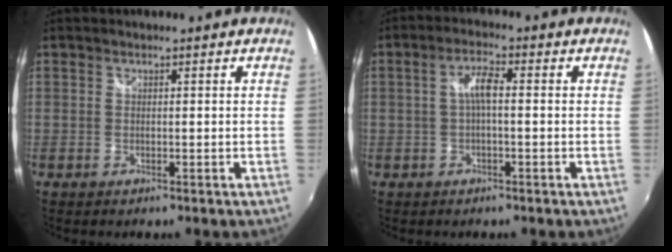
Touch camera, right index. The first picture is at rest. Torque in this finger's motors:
{"motor_torque": [0.40, -0.27, 0.38, 0.07]}